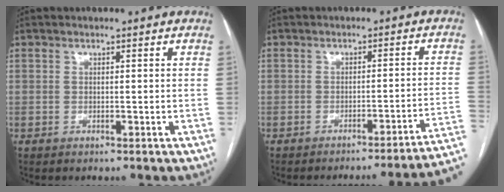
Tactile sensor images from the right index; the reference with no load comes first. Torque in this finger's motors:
{"motor_torque": [0.28, -1.86, 0.26, -0.01]}